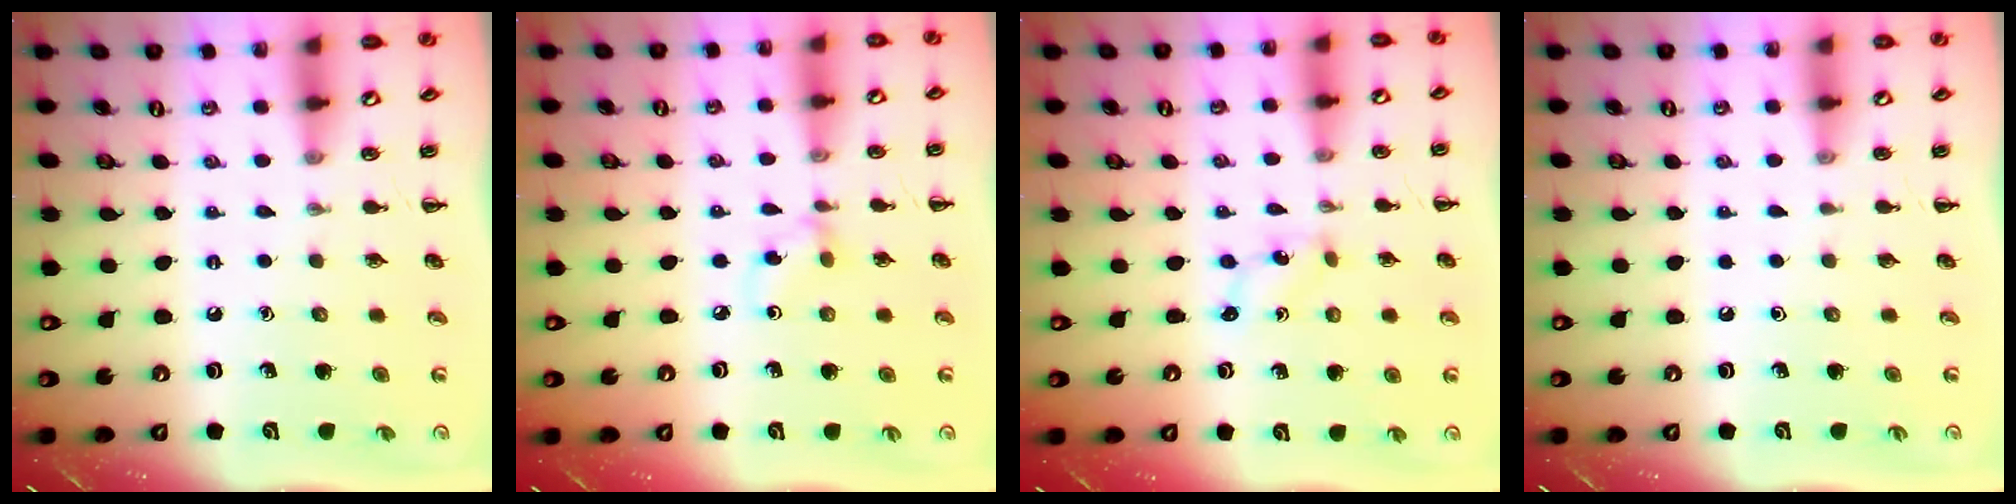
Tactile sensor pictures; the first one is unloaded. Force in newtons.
{"total": 3.6, "press": 3.3, "slide": 1.4}
{"total": 0.6, "press": 0.5, "slide": 0.2}
{"total": 0.0}